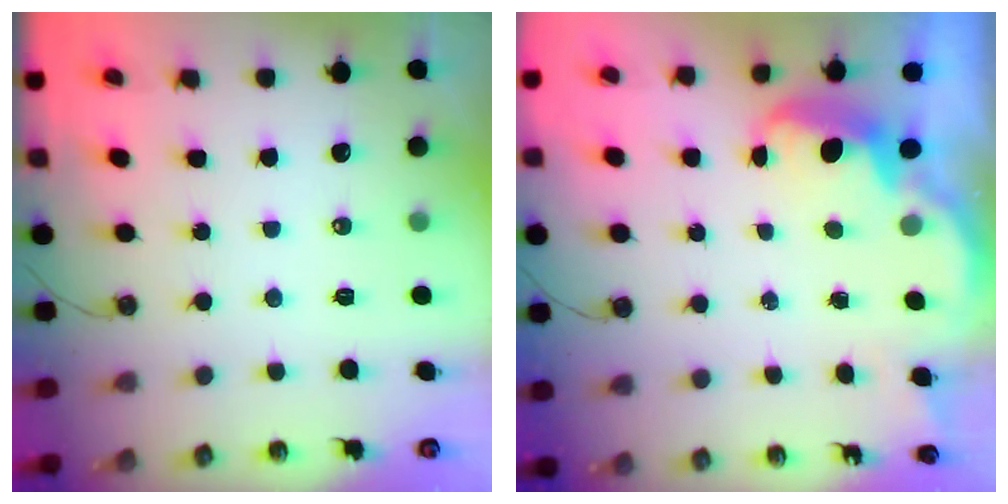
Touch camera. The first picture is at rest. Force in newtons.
{"total": 2.5, "press": 2.4, "slide": 0.6}